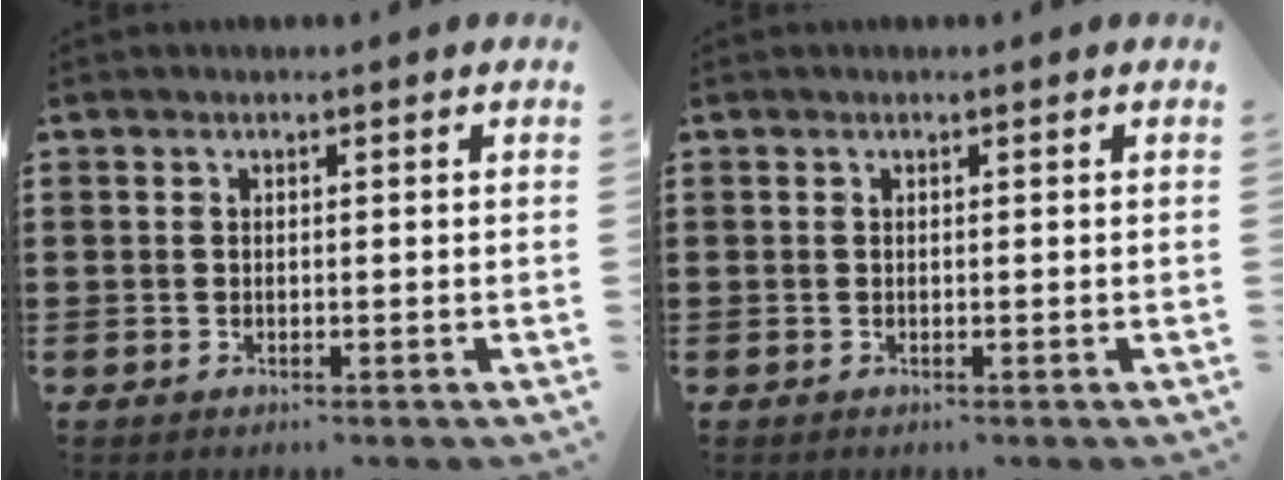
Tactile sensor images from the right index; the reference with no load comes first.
{"total": 0.0}